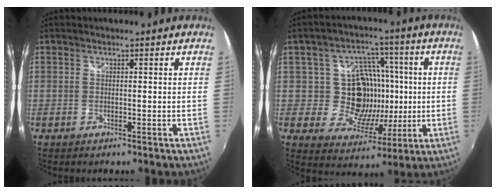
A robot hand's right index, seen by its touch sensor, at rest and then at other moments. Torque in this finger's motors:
{"motor_torque": [0.18, 0.00, 0.18, 0.04]}